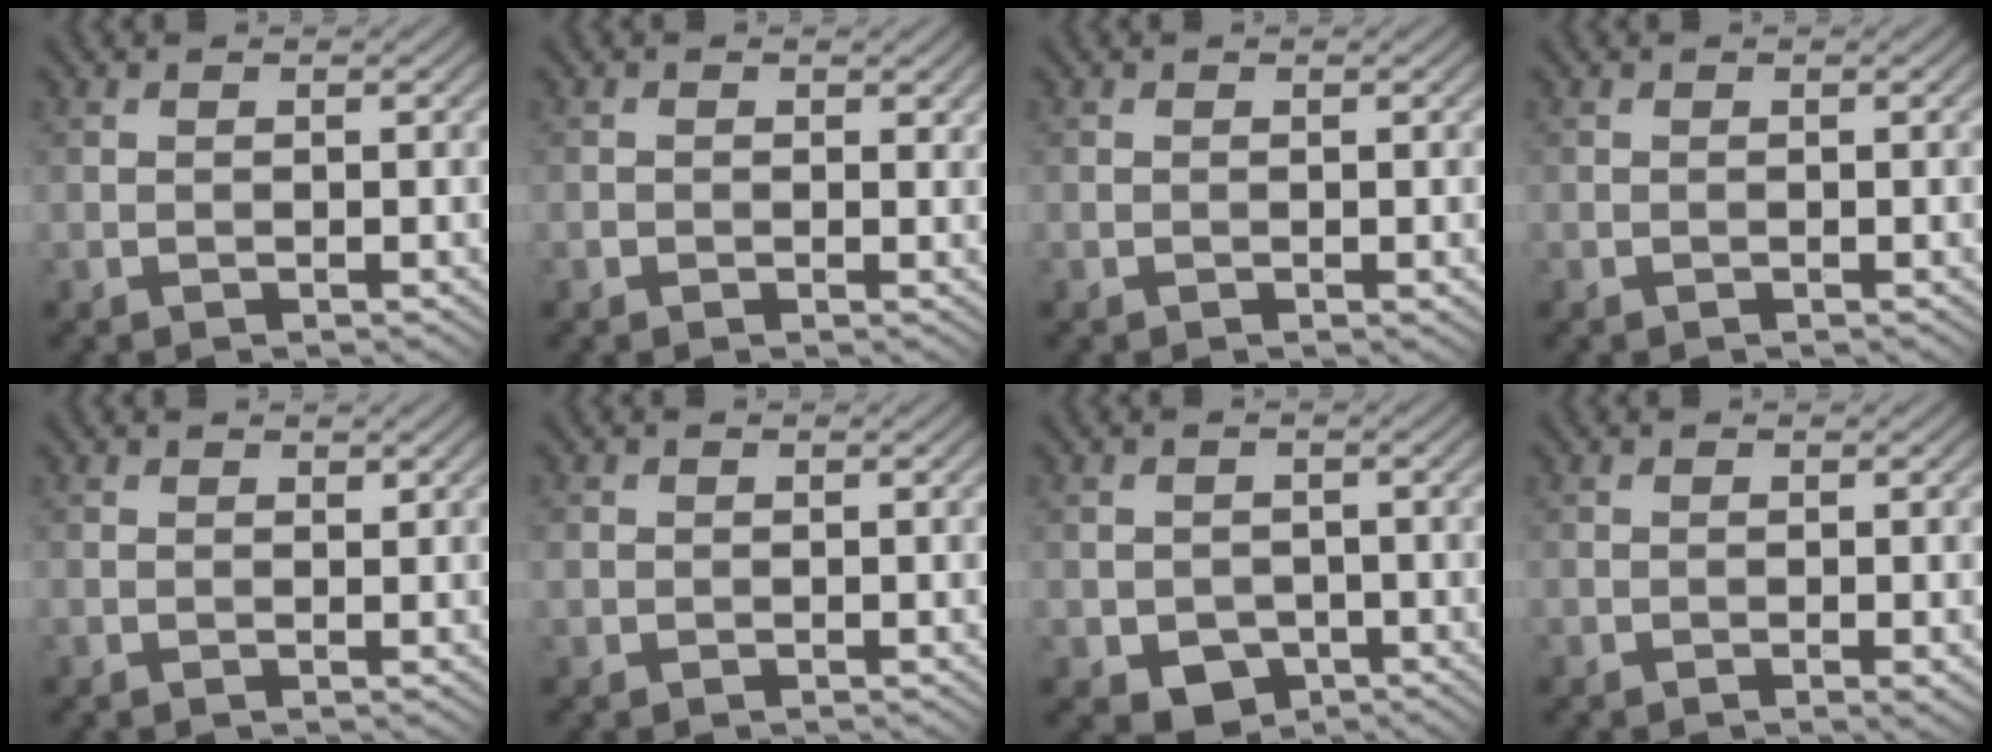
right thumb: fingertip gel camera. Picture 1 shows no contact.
{"total": 1.1, "force": [0.1, 1.0, 0.4], "torque": [-0.009, -0.006, -0.004]}
{"total": 0.0}
{"total": 0.0}
{"total": 0.8, "force": [0.7, 0.3, 0.3], "torque": [-0.004, 0.001, 0.011]}
{"total": 1.1, "force": [0.2, 1.0, 0.4], "torque": [-0.011, -0.001, 0.003]}
{"total": 3.9, "force": [-1.6, 3.1, 1.7], "torque": [-0.037, -0.017, -0.027]}
{"total": 0.7, "force": [-0.2, 0.0, 0.6], "torque": [-0.011, -0.004, -0.005]}